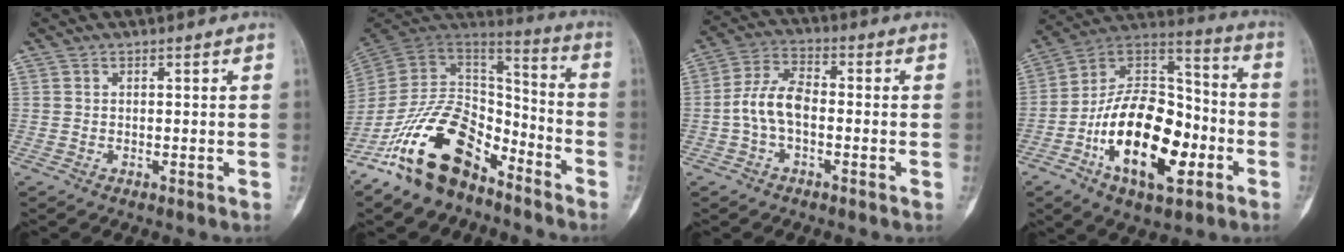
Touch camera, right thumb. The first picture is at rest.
{"total": 21.4, "force": [-13.2, 11.5, 12.3], "torque": [-0.196, 0.098, -0.240]}
{"total": 7.9, "force": [-1.4, 4.3, 6.4], "torque": [-0.129, 0.027, -0.034]}
{"total": 23.7, "force": [-7.6, 12.5, 18.7], "torque": [-0.287, 0.054, -0.123]}